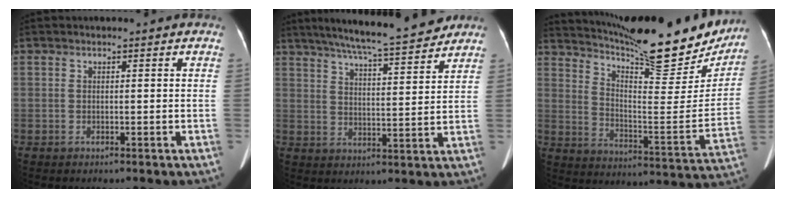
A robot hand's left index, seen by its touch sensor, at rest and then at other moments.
{"total": 15.7, "force": [13.6, 1.0, 7.8], "torque": [-0.125, 0.011, 0.200]}
{"total": 23.6, "force": [20.7, 4.3, 10.3], "torque": [-0.166, -0.045, 0.289]}